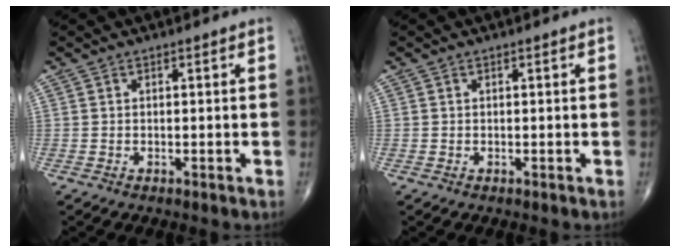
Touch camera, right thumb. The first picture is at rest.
{"total": 0.0}